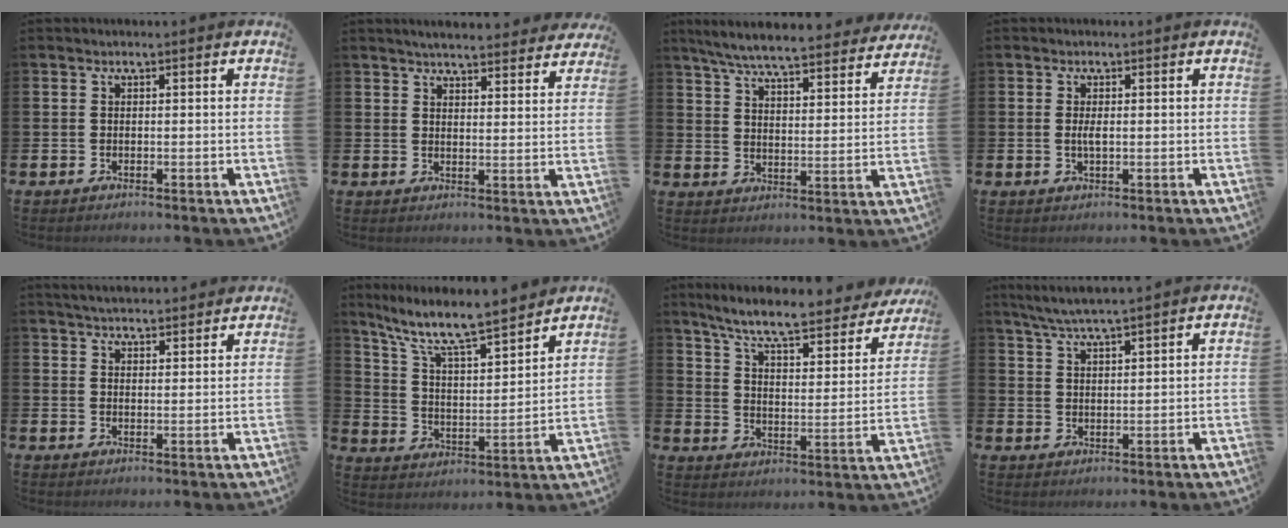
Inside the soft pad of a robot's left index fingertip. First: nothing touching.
{"total": 4.6, "force": [4.5, 0.5, 0.7], "torque": [-0.011, -0.029, 0.078]}
{"total": 7.3, "force": [6.9, 0.7, 2.4], "torque": [-0.063, -0.046, 0.117]}
{"total": 1.6, "force": [0.1, 0.5, 1.5], "torque": [-0.025, 0.000, -0.001]}
{"total": 4.0, "force": [4.0, 0.4, 0.3], "torque": [-0.009, -0.022, 0.072]}
{"total": 9.5, "force": [8.6, 1.1, 4.0], "torque": [-0.103, -0.063, 0.143]}
{"total": 8.0, "force": [7.2, 1.1, 3.5], "torque": [-0.090, -0.055, 0.116]}
{"total": 5.2, "force": [4.8, 0.0, 1.8], "torque": [-0.049, -0.017, 0.087]}